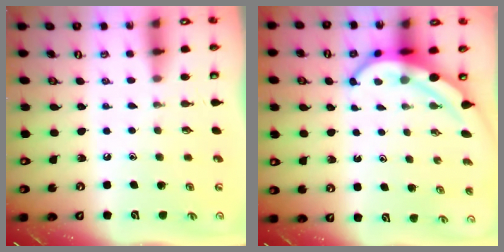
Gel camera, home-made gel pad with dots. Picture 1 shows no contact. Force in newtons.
{"total": 7.4, "press": 7.3, "slide": 0.8}